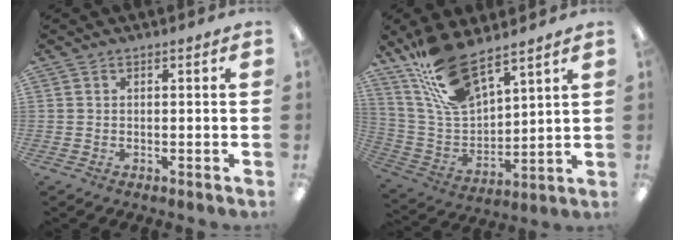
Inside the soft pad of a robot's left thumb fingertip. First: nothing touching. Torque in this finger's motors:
{"motor_torque": [0.39, 0.22, 1.11, -1.11, 0.13]}